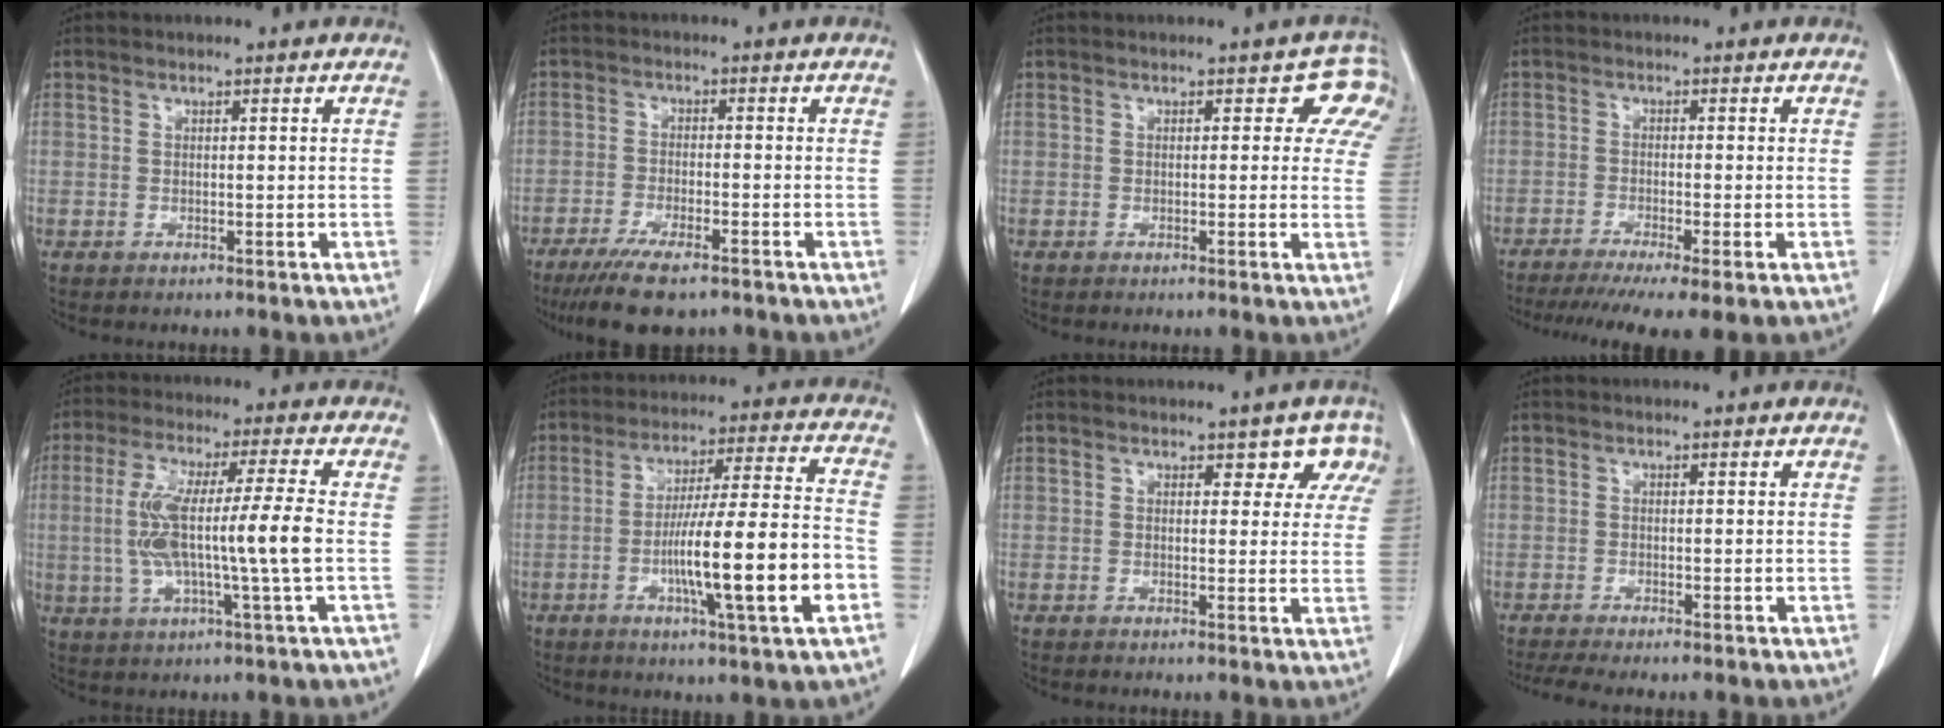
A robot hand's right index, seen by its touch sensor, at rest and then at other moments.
{"total": 9.4, "force": [-7.1, 1.8, 5.9], "torque": [-0.098, -0.019, -0.110]}
{"total": 4.9, "force": [3.0, 3.4, 1.9], "torque": [0.006, -0.002, 0.005]}
{"total": 10.1, "force": [-7.5, 0.4, 6.8], "torque": [-0.100, -0.019, -0.115]}
{"total": 12.3, "force": [-0.7, 0.0, 12.3], "torque": [-0.246, 0.009, -0.015]}
{"total": 16.2, "force": [-4.7, 0.2, 15.5], "torque": [-0.262, 0.000, -0.076]}
{"total": 4.2, "force": [2.8, 2.7, 1.4], "torque": [0.008, 0.000, 0.015]}
{"total": 3.6, "force": [-2.8, 0.0, 2.2], "torque": [-0.039, -0.007, -0.049]}